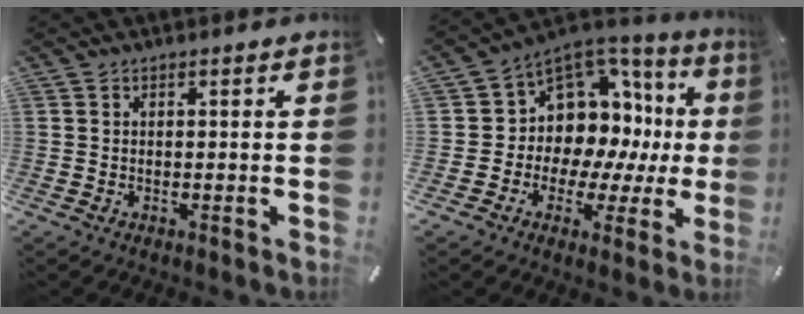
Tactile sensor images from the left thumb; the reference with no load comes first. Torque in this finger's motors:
{"motor_torque": [1.80, 3.20, 0.32, 0.09, 0.09]}